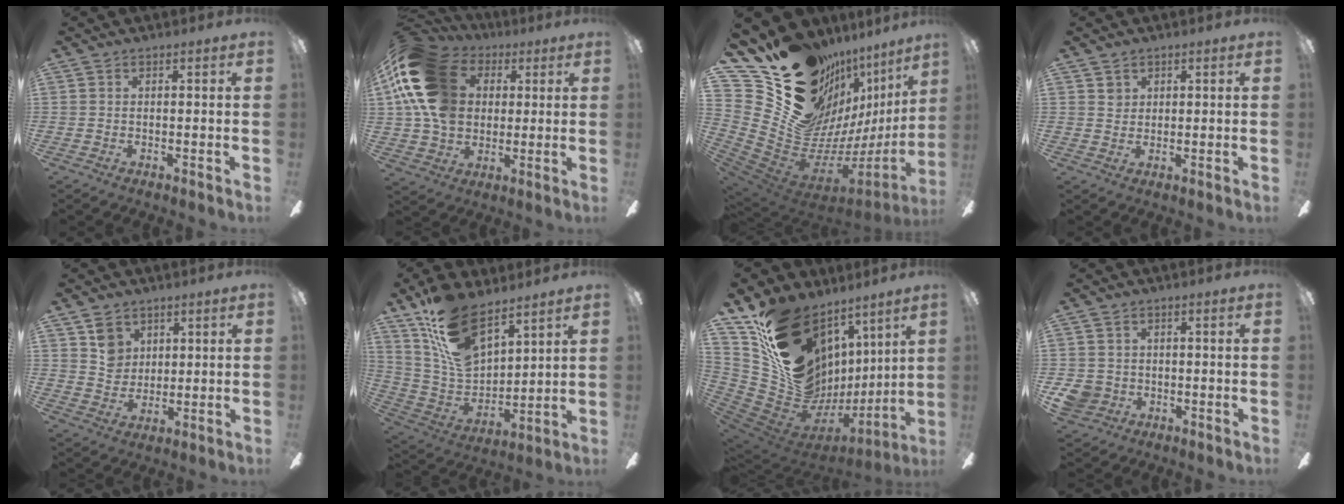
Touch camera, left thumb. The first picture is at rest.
{"total": 20.7, "force": [5.0, 15.8, 12.5], "torque": [-0.245, 0.002, 0.097]}
{"total": 25.7, "force": [15.8, 15.8, 12.6], "torque": [-0.190, -0.157, 0.349]}
{"total": 2.0, "force": [1.2, 1.6, 0.2], "torque": [0.010, -0.005, 0.019]}
{"total": 6.8, "force": [3.7, 5.4, 1.8], "torque": [-0.025, -0.004, 0.065]}
{"total": 18.2, "force": [12.1, 9.0, 10.1], "torque": [-0.195, -0.067, 0.224]}
{"total": 22.5, "force": [9.8, 16.4, 12.0], "torque": [-0.176, -0.090, 0.232]}
{"total": 5.7, "force": [-1.2, 5.2, 2.0], "torque": [-0.052, 0.012, -0.021]}